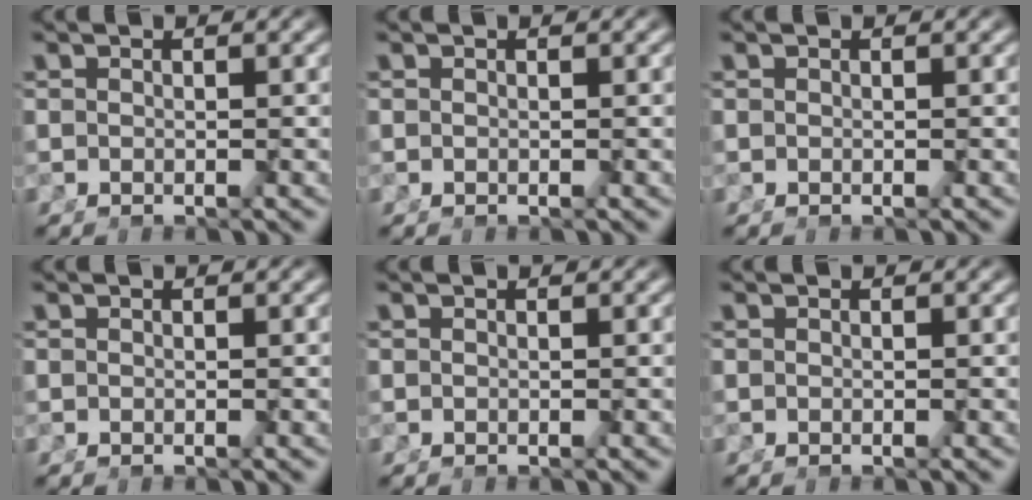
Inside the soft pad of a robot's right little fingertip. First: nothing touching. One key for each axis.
{"total": 0.0}
{"total": 0.0}
{"total": 0.0}
{"total": 0.0}
{"total": 0.0}